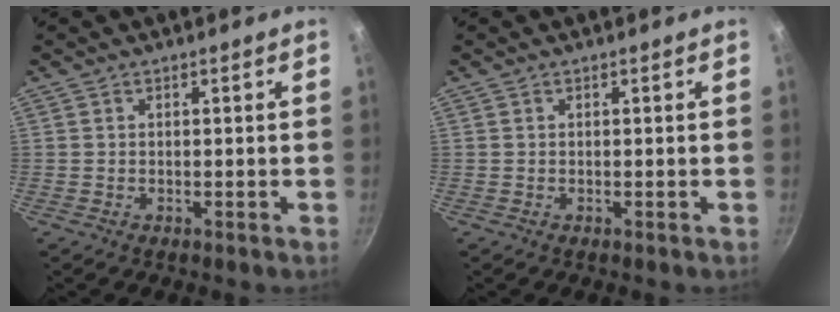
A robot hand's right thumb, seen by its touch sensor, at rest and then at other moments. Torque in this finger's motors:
{"motor_torque": [-0.07, -0.06, 0.24, 0.04, 0.00]}